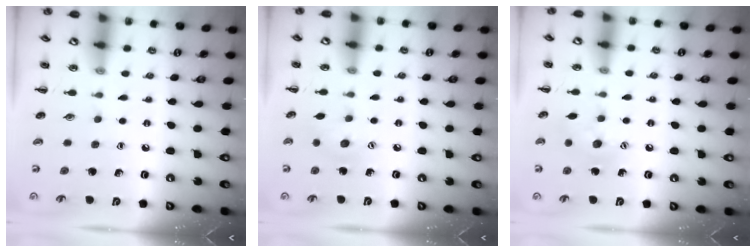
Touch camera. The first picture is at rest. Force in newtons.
{"total": 6.2, "press": 6.1, "slide": 1.1}
{"total": 8.3, "press": 8.2, "slide": 1.2}